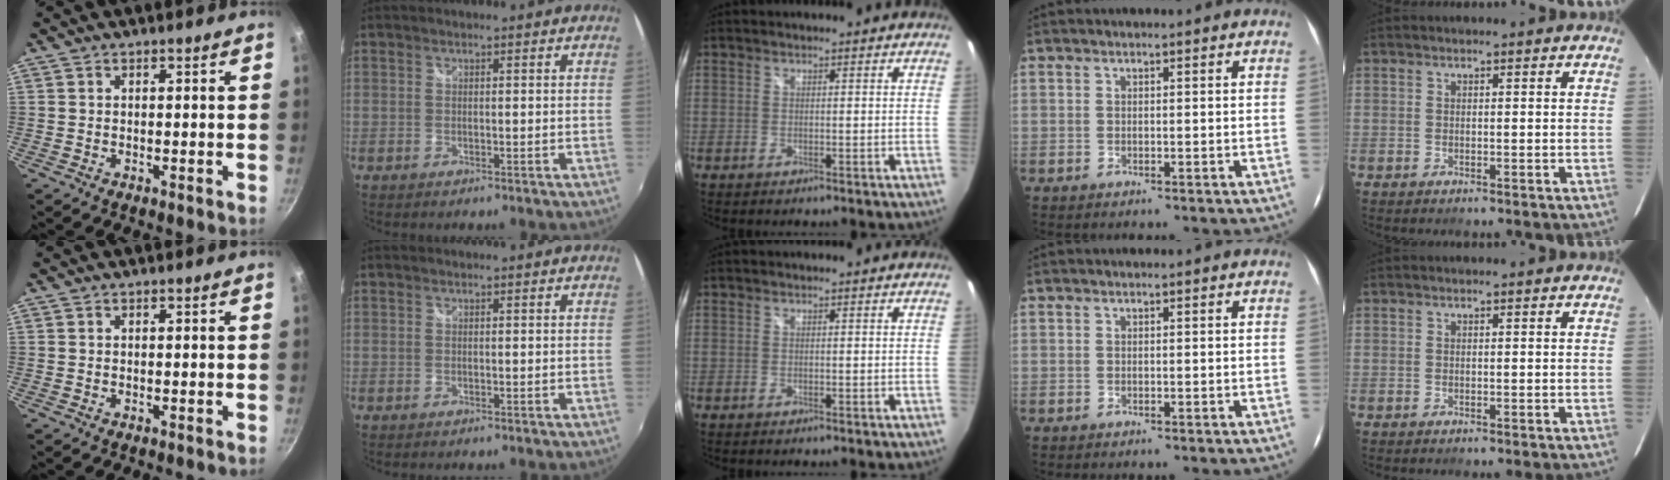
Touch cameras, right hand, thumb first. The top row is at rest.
{}